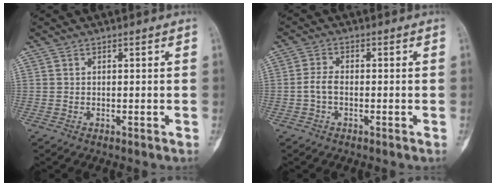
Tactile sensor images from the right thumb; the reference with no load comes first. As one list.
[{"total": 2.9, "force": [-0.7, 1.7, 2.3], "torque": [-0.043, 0.008, -0.017]}]